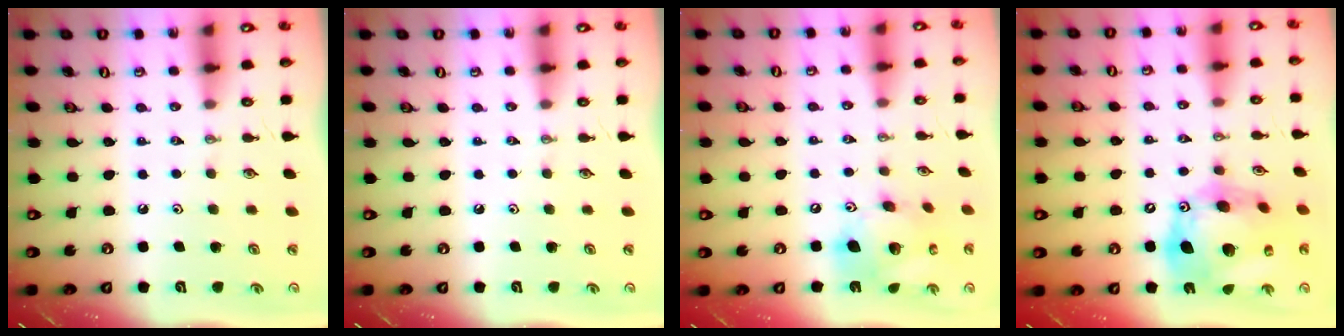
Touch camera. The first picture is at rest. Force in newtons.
{"total": 0.0}
{"total": 16.3, "press": 16.0, "slide": 3.0}
{"total": 21.3, "press": 21.1, "slide": 2.5}